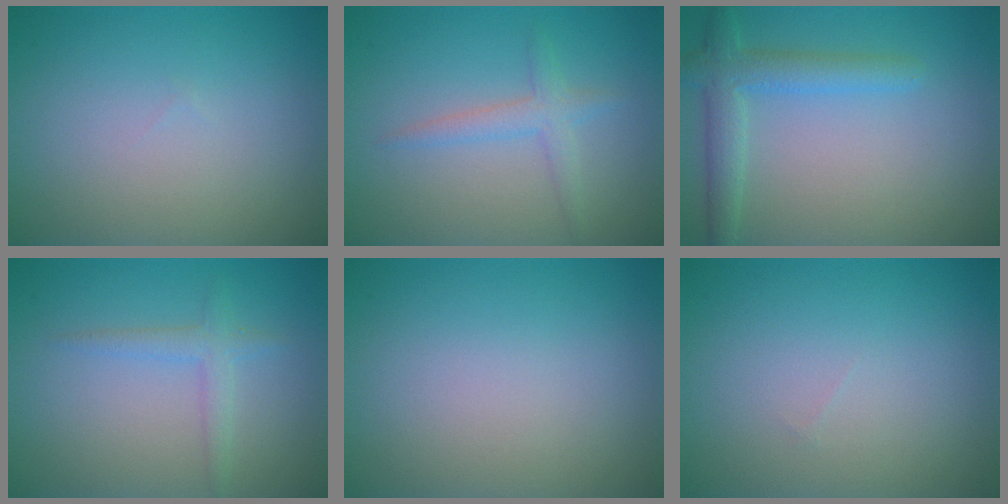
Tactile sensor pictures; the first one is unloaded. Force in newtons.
{"total": 2.0, "press": 2.0, "slide": 0.1}
{"total": 3.4, "press": 3.4, "slide": 0.2}
{"total": 1.8, "press": 1.8, "slide": 0.2}
{"total": 0.0}
{"total": 0.0}